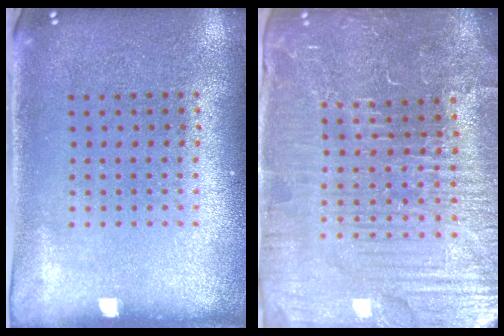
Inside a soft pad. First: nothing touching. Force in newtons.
{"total": 5.6, "press": 5.2, "slide": 2.2}